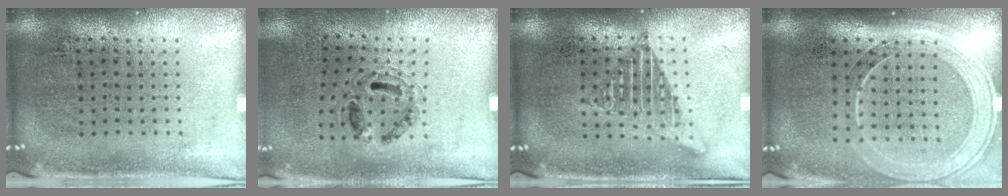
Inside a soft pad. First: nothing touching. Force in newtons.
{"total": 0.9, "press": 0.8, "slide": 0.5}
{"total": 1.7, "press": 1.7, "slide": 0.2}
{"total": 1.7, "press": 1.5, "slide": 0.6}